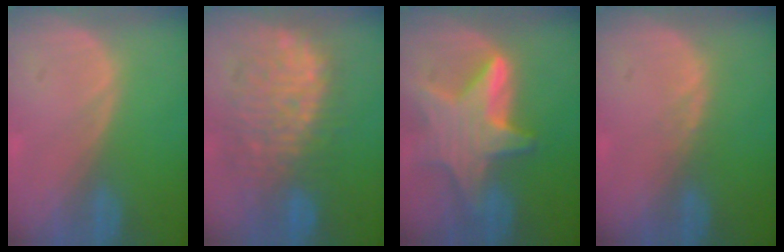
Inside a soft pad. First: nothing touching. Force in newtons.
{"total": 10.7, "press": 10.0, "slide": 3.9}
{"total": 9.1, "press": 9.1, "slide": 0.8}
{"total": 0.8, "press": 0.8, "slide": 0.3}